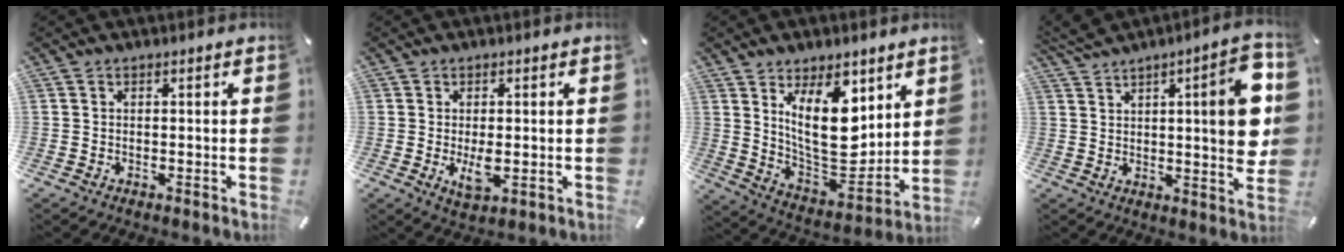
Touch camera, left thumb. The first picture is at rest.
{"total": 4.7, "force": [-0.3, 1.9, 4.3], "torque": [-0.086, -0.010, -0.011]}
{"total": 17.9, "force": [7.1, 9.0, 13.8], "torque": [-0.253, -0.059, 0.120]}
{"total": 14.8, "force": [4.8, 4.2, 13.4], "torque": [-0.180, -0.026, 0.073]}